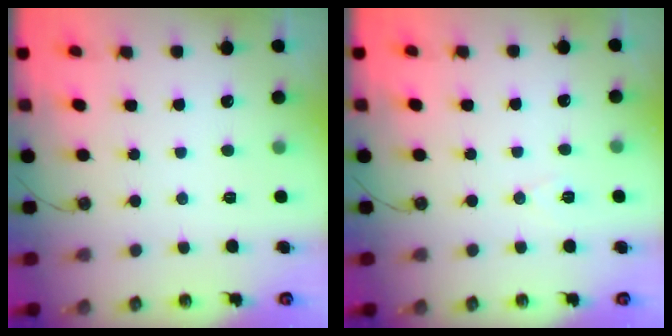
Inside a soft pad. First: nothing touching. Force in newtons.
{"total": 5.9, "press": 3.9, "slide": 4.5}